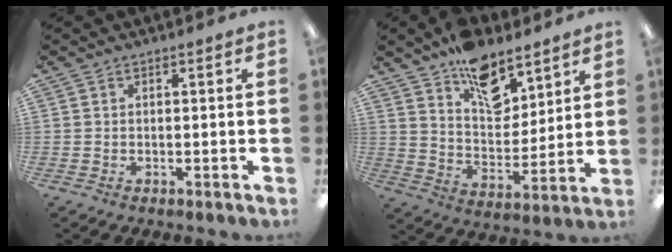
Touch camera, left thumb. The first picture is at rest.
{"total": 13.6, "force": [9.7, 7.4, 6.1], "torque": [-0.079, -0.063, 0.175]}